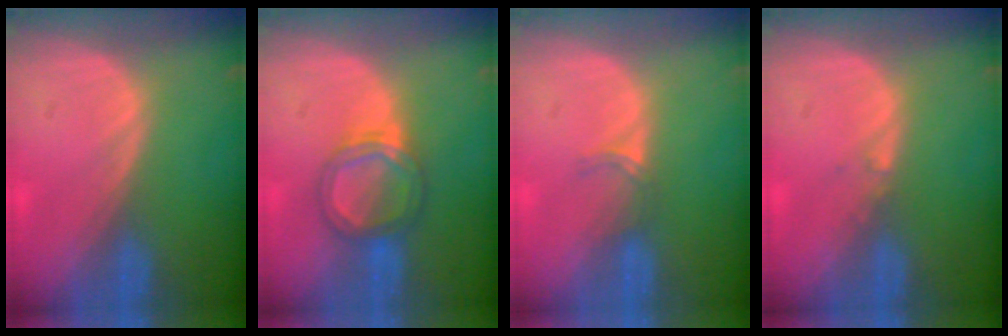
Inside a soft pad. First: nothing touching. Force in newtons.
{"total": 5.3, "press": 5.0, "slide": 1.7}
{"total": 1.9, "press": 1.5, "slide": 1.2}
{"total": 0.6, "press": 0.5, "slide": 0.4}